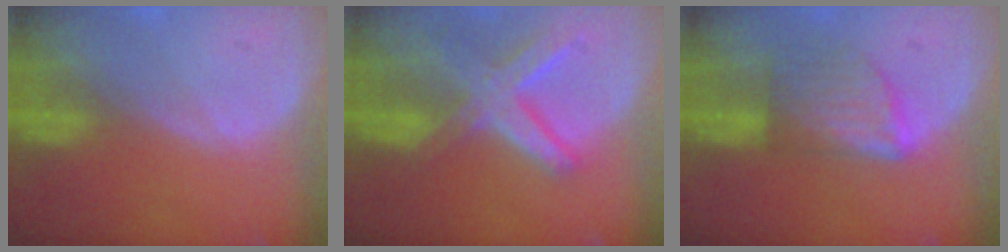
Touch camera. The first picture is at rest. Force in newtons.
{"total": 8.2, "press": 7.0, "slide": 4.2}
{"total": 6.0, "press": 5.9, "slide": 1.3}